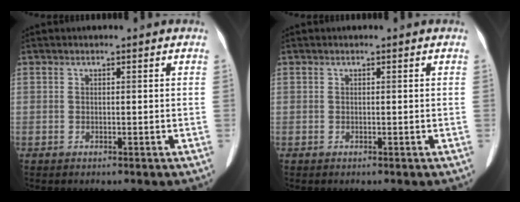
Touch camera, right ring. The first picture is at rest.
{"total": 0.0}